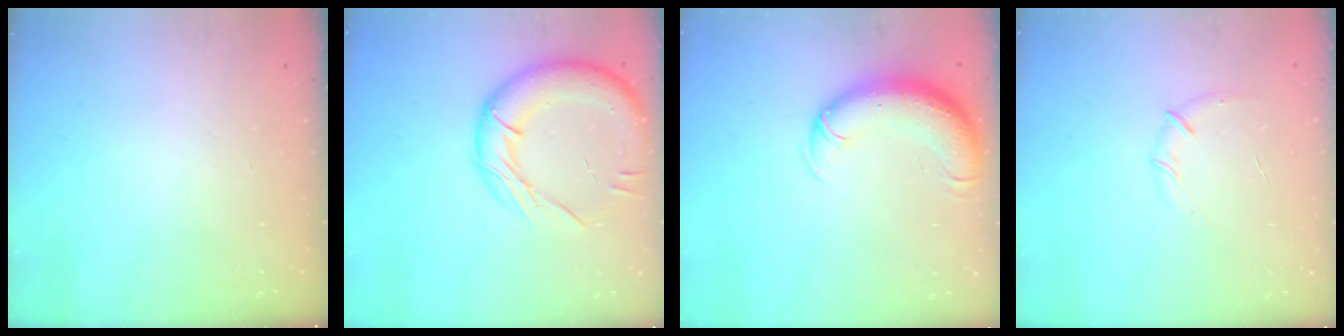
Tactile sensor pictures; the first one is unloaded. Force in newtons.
{"total": 17.4, "press": 17.2, "slide": 2.7}
{"total": 11.0, "press": 10.6, "slide": 2.9}
{"total": 8.0, "press": 7.7, "slide": 2.1}